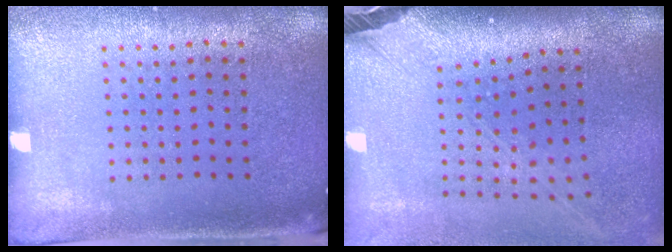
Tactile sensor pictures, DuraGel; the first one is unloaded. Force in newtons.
{"total": 2.6, "press": 1.9, "slide": 1.8}